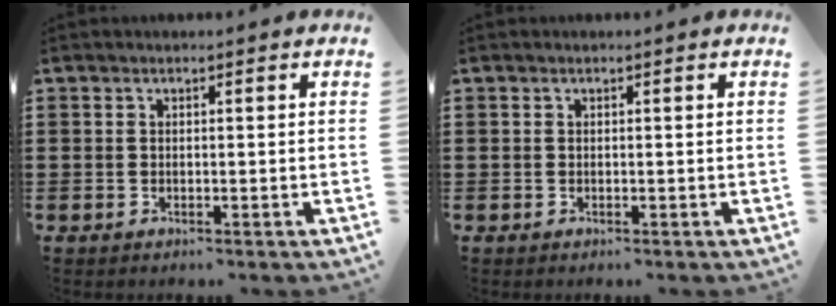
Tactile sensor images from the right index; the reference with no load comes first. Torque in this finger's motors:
{"motor_torque": [0.00, 0.00, 0.00, 0.00]}